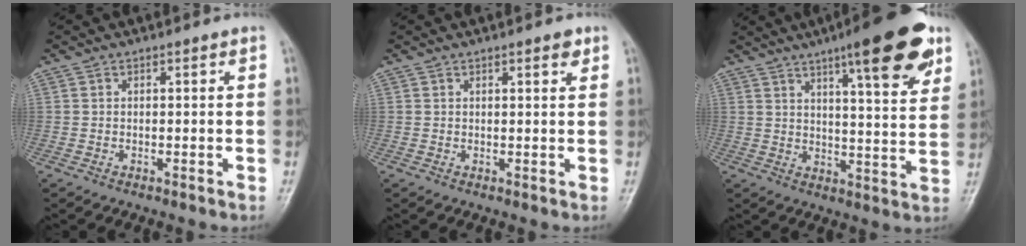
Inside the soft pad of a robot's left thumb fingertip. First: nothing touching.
{"total": 1.9, "force": [1.1, 0.5, 1.4], "torque": [-0.017, -0.005, 0.014]}
{"total": 16.9, "force": [9.8, 3.6, 13.4], "torque": [-0.163, -0.039, 0.136]}